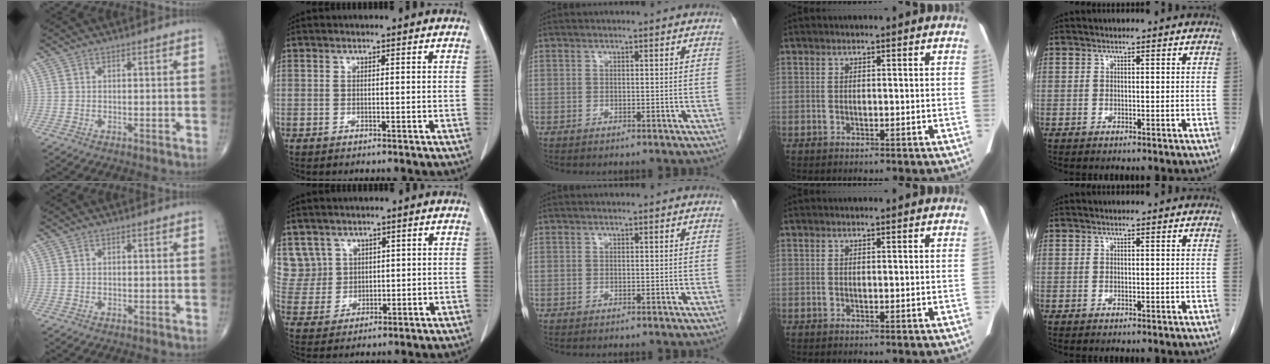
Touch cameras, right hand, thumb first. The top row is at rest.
{"index": {"total": 6.6, "force": [3.4, 5.7, -0.2], "torque": [0.003, 0.016, 0.082]}}